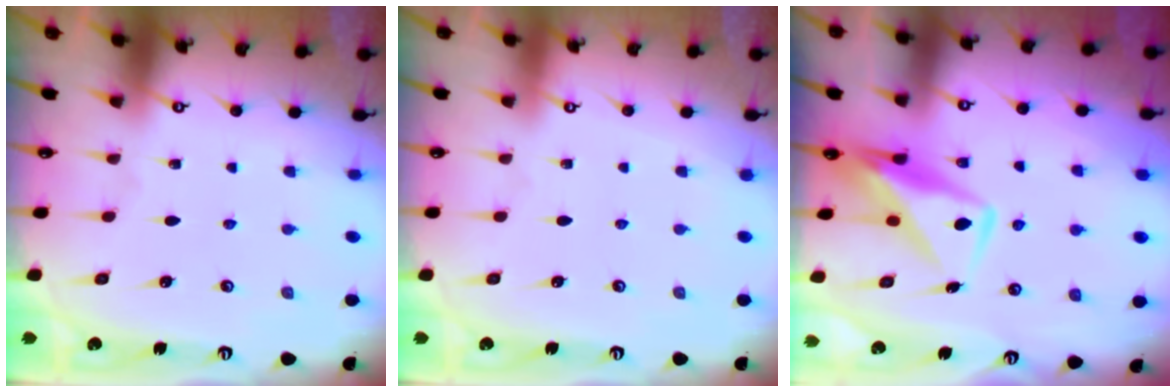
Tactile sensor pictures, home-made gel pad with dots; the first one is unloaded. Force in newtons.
{"total": 4.0, "press": 4.0, "slide": 0.1}
{"total": 11.4, "press": 11.3, "slide": 1.1}